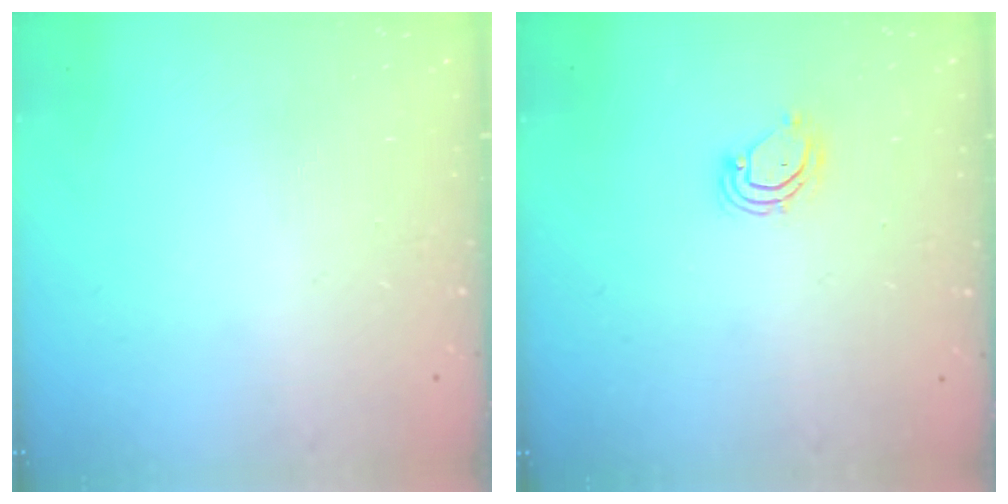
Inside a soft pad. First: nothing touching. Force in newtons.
{"total": 5.5, "press": 5.5, "slide": 0.3}